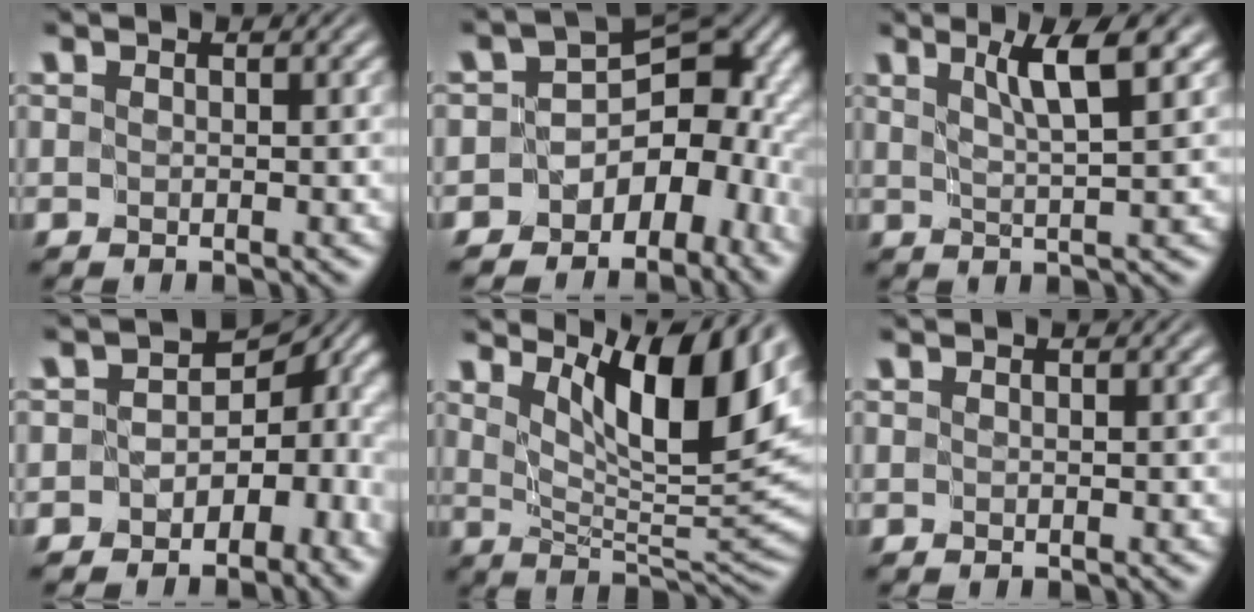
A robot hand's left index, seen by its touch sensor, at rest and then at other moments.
{"total": 10.2, "force": [-4.9, 7.1, 5.4], "torque": [-0.027, 0.021, -0.080]}
{"total": 4.1, "force": [2.1, 0.4, 3.5], "torque": [-0.049, 0.001, 0.037]}
{"total": 9.8, "force": [-3.6, 7.4, 5.4], "torque": [-0.011, 0.000, -0.050]}
{"total": 10.3, "force": [5.3, 2.6, 8.4], "torque": [-0.131, -0.001, 0.092]}
{"total": 0.0}